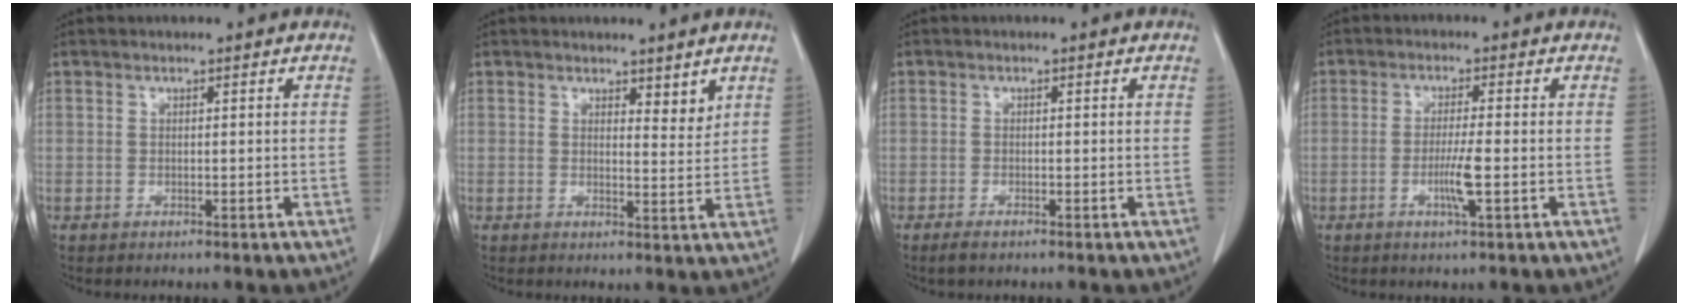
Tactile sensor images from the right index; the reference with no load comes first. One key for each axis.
{"total": 2.9, "fx": 2.2, "fy": 1.0, "fz": 1.6, "tx": -0.018, "ty": -0.014, "tz": 0.034}
{"total": 1.6, "fx": -1.2, "fy": 0.3, "fz": 1.0, "tx": -0.022, "ty": -0.004, "tz": -0.021}
{"total": 4.3, "fx": -1.2, "fy": -0.2, "fz": 4.2, "tx": -0.079, "ty": -0.008, "tz": -0.023}